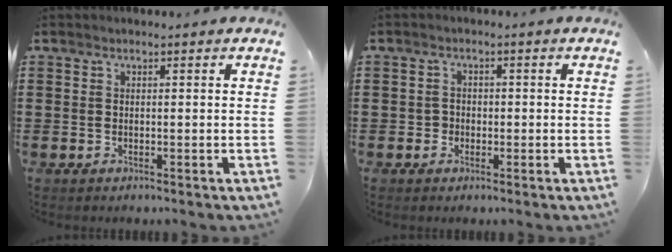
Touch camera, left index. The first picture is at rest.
{"total": 1.7, "force": [-0.6, 1.5, 0.3], "torque": [-0.011, 0.004, -0.014]}